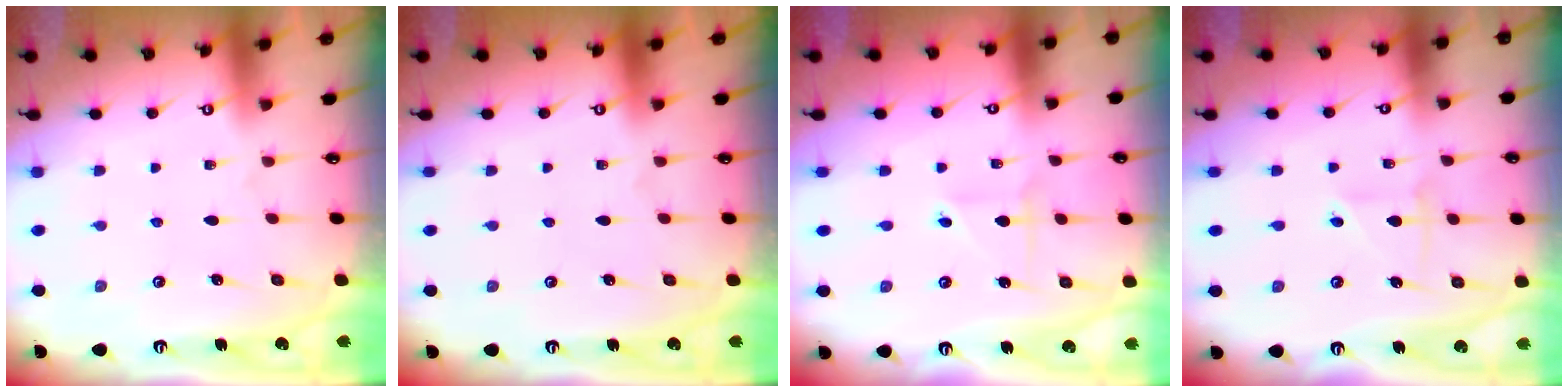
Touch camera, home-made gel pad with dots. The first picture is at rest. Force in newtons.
{"total": 0.0}
{"total": 2.7, "press": 2.7, "slide": 0.1}
{"total": 3.9, "press": 3.9, "slide": 0.4}